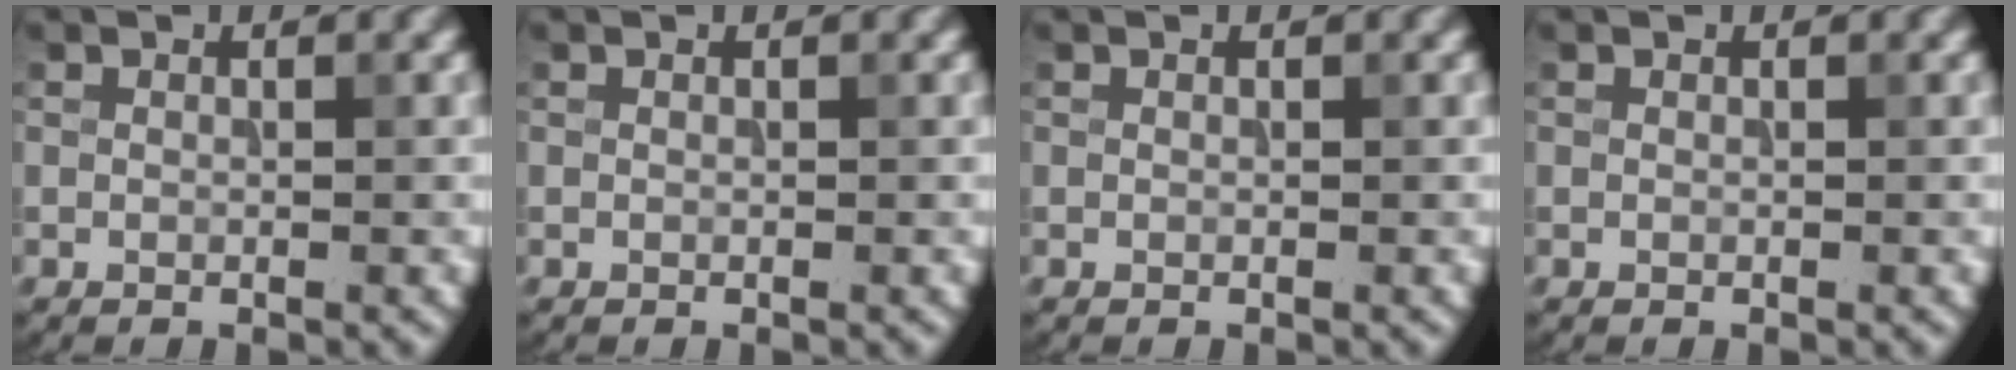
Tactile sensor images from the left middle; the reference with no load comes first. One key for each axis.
{"total": 0.0}
{"total": 0.0}
{"total": 0.0}